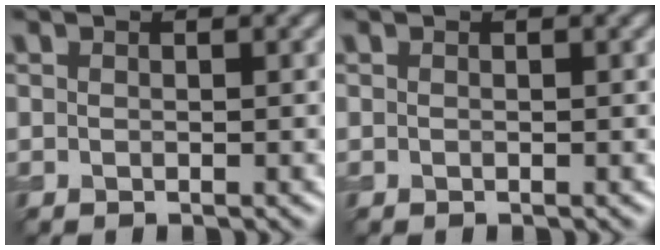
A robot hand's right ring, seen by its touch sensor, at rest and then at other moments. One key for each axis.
{"total": 0.0}